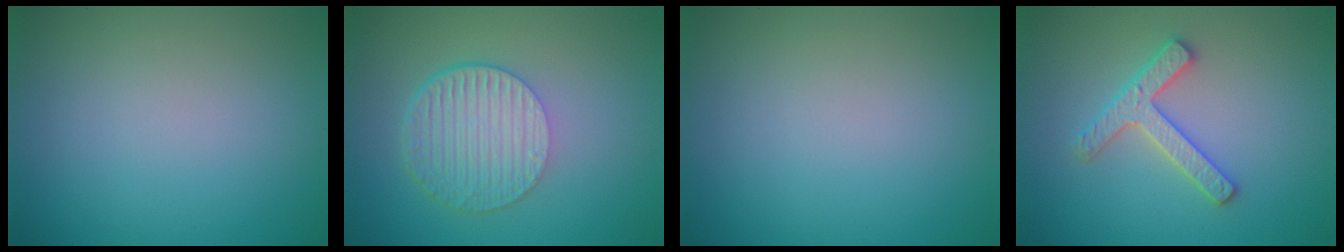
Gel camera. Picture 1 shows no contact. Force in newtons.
{"total": 6.1, "press": 4.1, "slide": 4.5}
{"total": 0.0}
{"total": 2.9, "press": 2.8, "slide": 0.6}